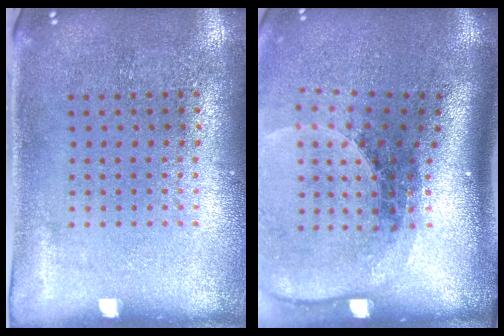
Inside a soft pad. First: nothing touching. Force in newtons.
{"total": 2.6, "press": 1.9, "slide": 1.8}